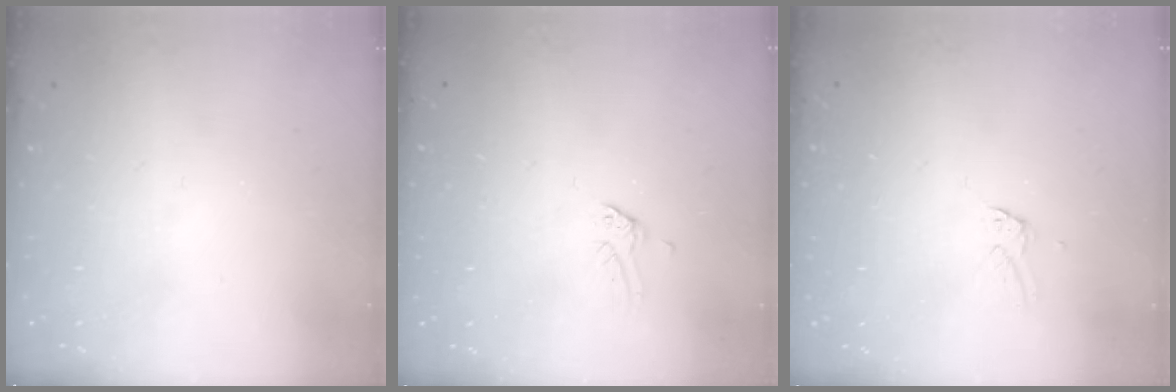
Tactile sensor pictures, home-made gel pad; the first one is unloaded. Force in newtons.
{"total": 0.0}
{"total": 1.5, "press": 1.5, "slide": 0.1}